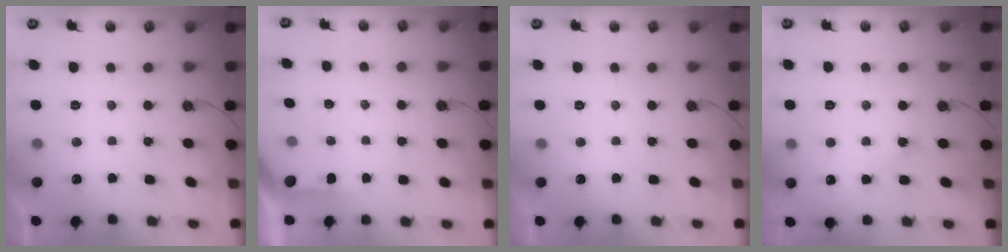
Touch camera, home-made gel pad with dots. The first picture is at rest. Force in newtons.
{"total": 1.2, "press": 1.2, "slide": 0.1}
{"total": 0.0}
{"total": 5.6, "press": 5.5, "slide": 0.7}